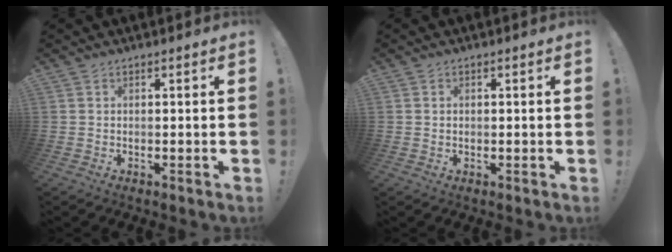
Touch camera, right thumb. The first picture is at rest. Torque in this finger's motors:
{"motor_torque": [0.21, -0.43, -0.22, 0.30, 0.05]}